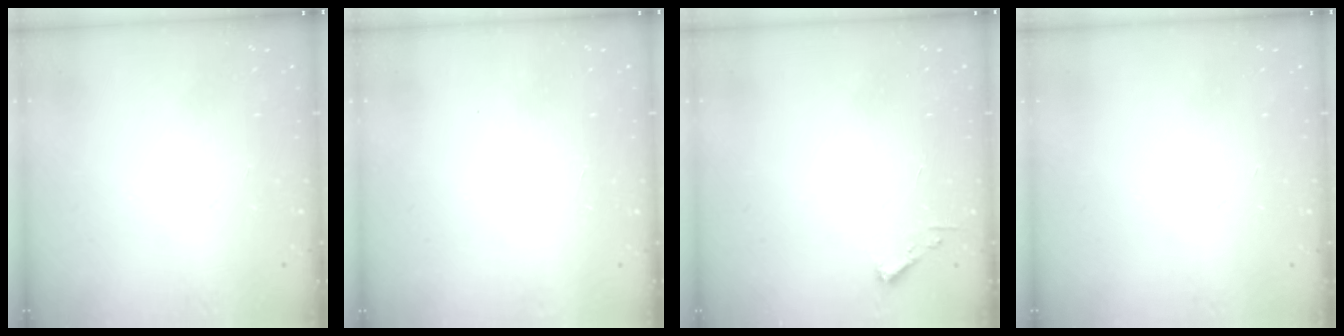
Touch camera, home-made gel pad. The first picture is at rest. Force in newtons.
{"total": 1.6, "press": 1.6, "slide": 0.1}
{"total": 2.4, "press": 2.4, "slide": 0.3}
{"total": 0.0}